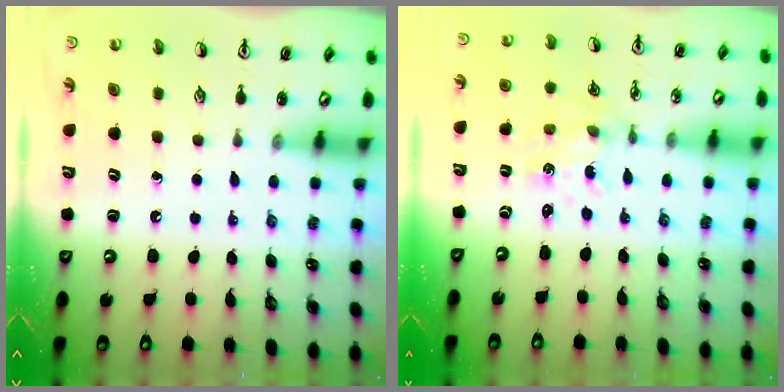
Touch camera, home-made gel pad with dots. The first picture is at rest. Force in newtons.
{"total": 1.5, "press": 1.5, "slide": 0.2}